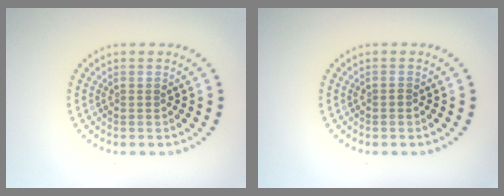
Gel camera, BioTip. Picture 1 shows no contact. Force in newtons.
{"total": 0.7, "press": 0.6, "slide": 0.3}